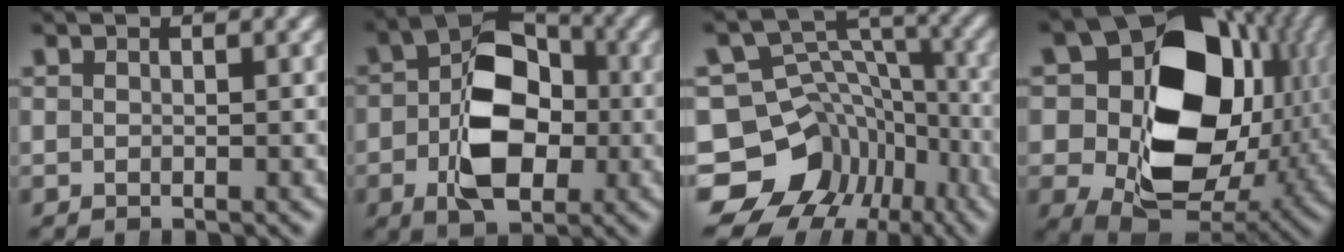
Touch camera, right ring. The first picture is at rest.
{"total": 9.1, "force": [-0.6, 5.8, 7.0], "torque": [-0.099, -0.005, -0.013]}
{"total": 18.1, "force": [-7.1, 14.8, 7.7], "torque": [-0.126, -0.072, -0.103]}
{"total": 24.0, "force": [0.6, 16.6, 17.3], "torque": [-0.294, -0.046, 0.018]}